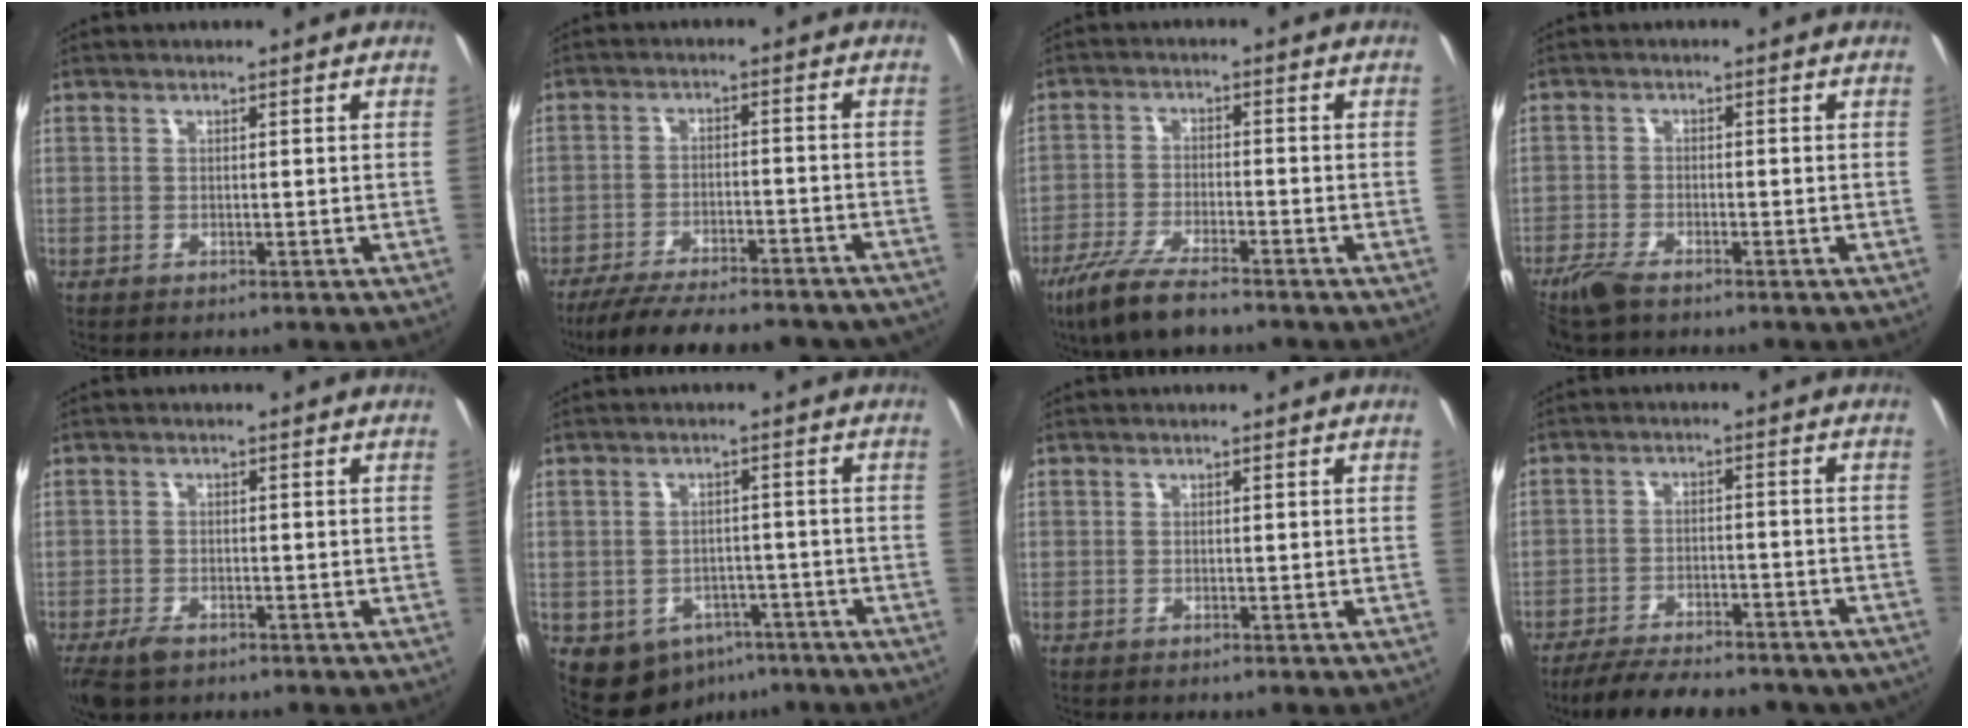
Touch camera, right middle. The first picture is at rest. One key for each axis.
{"total": 21.6, "fx": -18.5, "fy": 5.3, "fz": 9.7, "tx": -0.184, "ty": -0.023, "tz": -0.249}
{"total": 9.9, "fx": -7.5, "fy": 2.0, "fz": 6.2, "tx": -0.143, "ty": -0.029, "tz": -0.140}
{"total": 5.0, "fx": -3.9, "fy": 1.4, "fz": 2.8, "tx": -0.081, "ty": -0.011, "tz": -0.080}
{"total": 4.6, "fx": -3.2, "fy": 2.1, "fz": 2.5, "tx": -0.068, "ty": -0.014, "tz": -0.060}
{"total": 8.8, "fx": -5.1, "fy": 6.6, "fz": 3.0, "tx": -0.074, "ty": 0.003, "tz": -0.053}
{"total": 0.0}
{"total": 18.7, "fx": -15.5, "fy": 5.6, "fz": 8.9, "tx": -0.172, "ty": -0.021, "tz": -0.207}